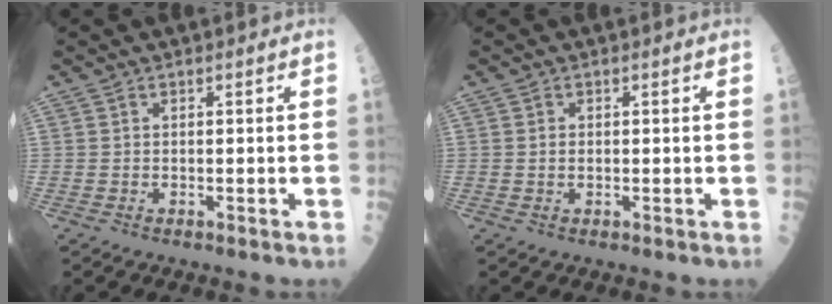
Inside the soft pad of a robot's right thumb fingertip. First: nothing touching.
{"total": 1.1, "force": [0.1, 0.6, 0.8], "torque": [-0.012, 0.000, 0.002]}